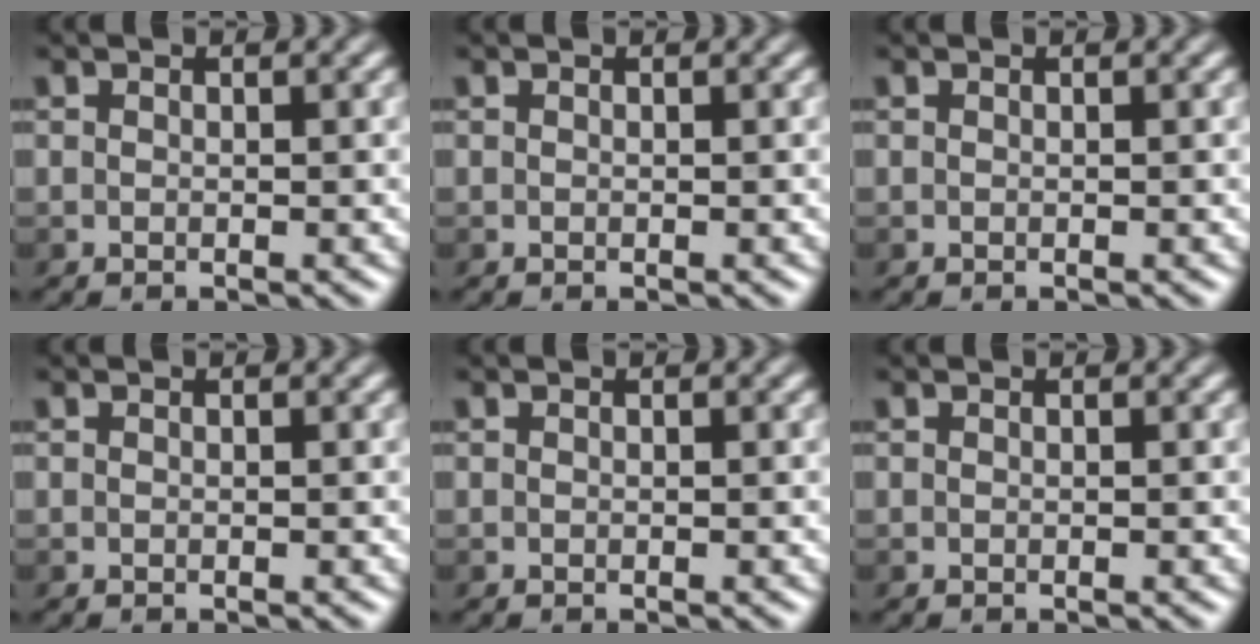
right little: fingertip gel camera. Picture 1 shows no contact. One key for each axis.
{"total": 0.0}
{"total": 0.0}
{"total": 0.0}
{"total": 0.0}
{"total": 0.0}